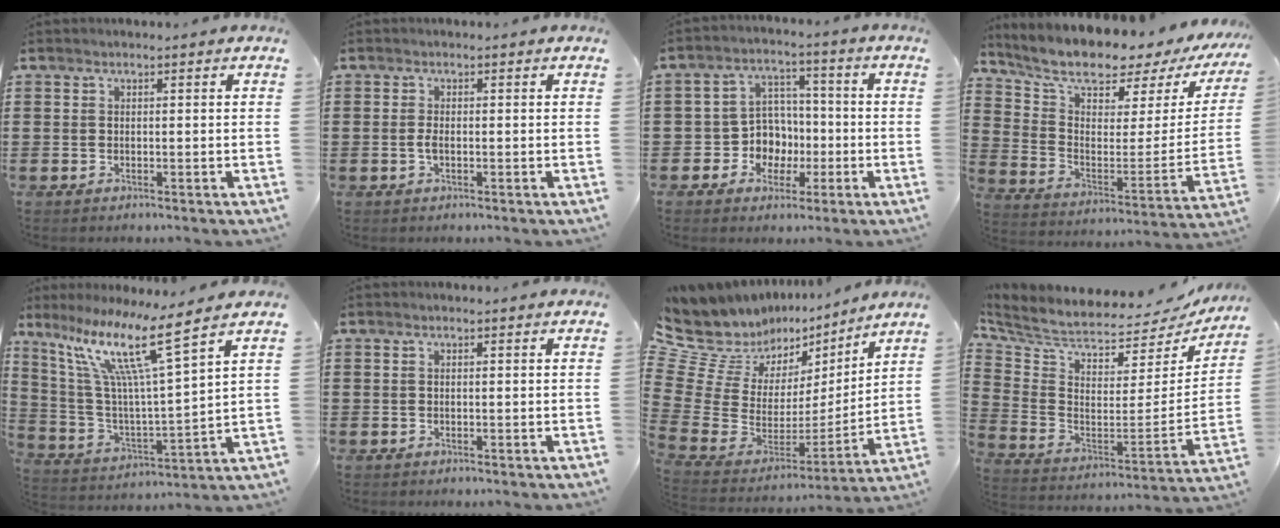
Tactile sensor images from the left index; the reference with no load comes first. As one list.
[{"total": 1.5, "force": [-0.3, 0.6, 1.3], "torque": [-0.034, -0.003, -0.008]}, {"total": 7.0, "force": [-1.0, 6.6, 2.2], "torque": [-0.069, 0.011, -0.013]}, {"total": 6.7, "force": [5.9, 2.0, 2.5], "torque": [-0.069, -0.056, 0.094]}, {"total": 12.9, "force": [8.5, 0.5, 9.7], "torque": [-0.214, -0.045, 0.136]}, {"total": 0.0}, {"total": 8.7, "force": [4.3, 6.8, 3.4], "torque": [-0.121, -0.050, 0.069]}, {"total": 5.1, "force": [4.8, 1.1, 1.3], "torque": [-0.058, -0.059, 0.079]}]